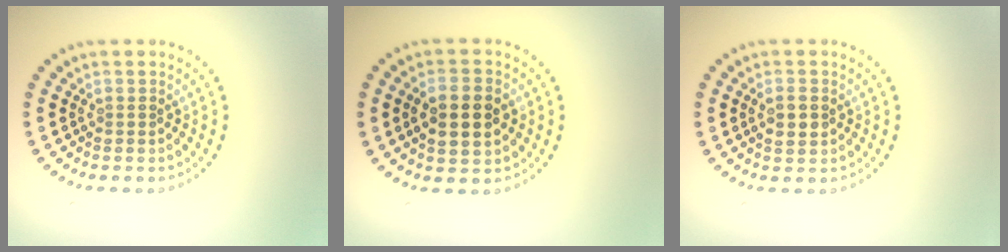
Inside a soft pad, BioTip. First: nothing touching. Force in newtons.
{"total": 3.9, "press": 3.8, "slide": 0.4}
{"total": 1.9, "press": 1.9, "slide": 0.4}